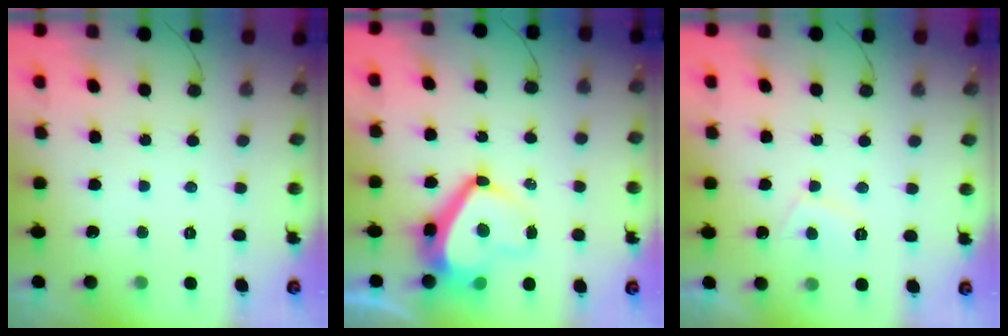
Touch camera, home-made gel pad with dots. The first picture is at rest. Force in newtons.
{"total": 11.7, "press": 11.6, "slide": 1.5}
{"total": 2.8, "press": 2.7, "slide": 0.6}